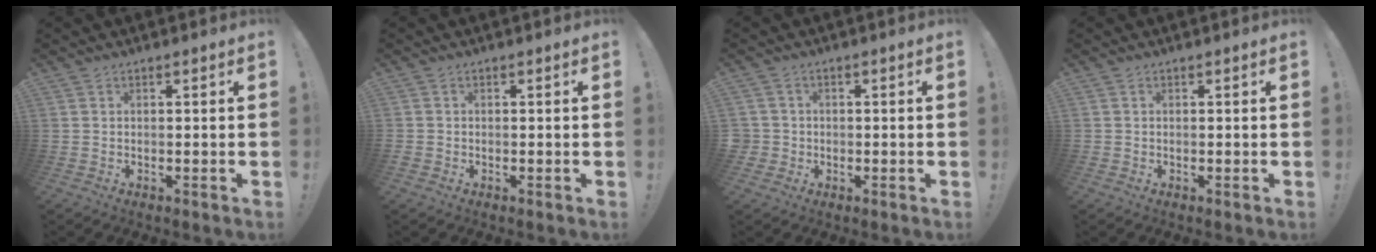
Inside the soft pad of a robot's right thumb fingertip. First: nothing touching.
{"total": 1.1, "force": [-0.6, 0.9, 0.2], "torque": [-0.002, 0.002, -0.010]}
{"total": 3.1, "force": [-0.4, 3.0, 0.8], "torque": [-0.009, 0.006, -0.006]}
{"total": 0.6, "force": [-0.4, 0.5, 0.0], "torque": [0.002, 0.000, -0.006]}